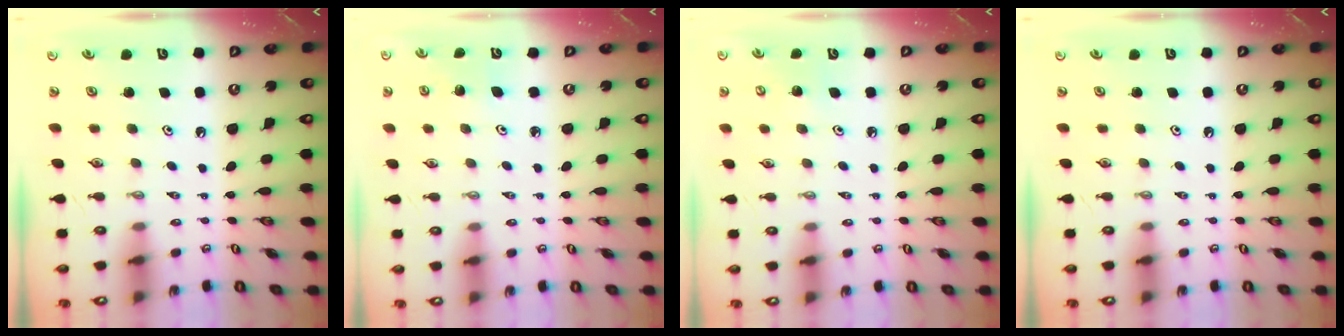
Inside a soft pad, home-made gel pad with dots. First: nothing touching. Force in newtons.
{"total": 3.6, "press": 3.4, "slide": 1.0}
{"total": 5.0, "press": 4.8, "slide": 1.2}
{"total": 0.0}